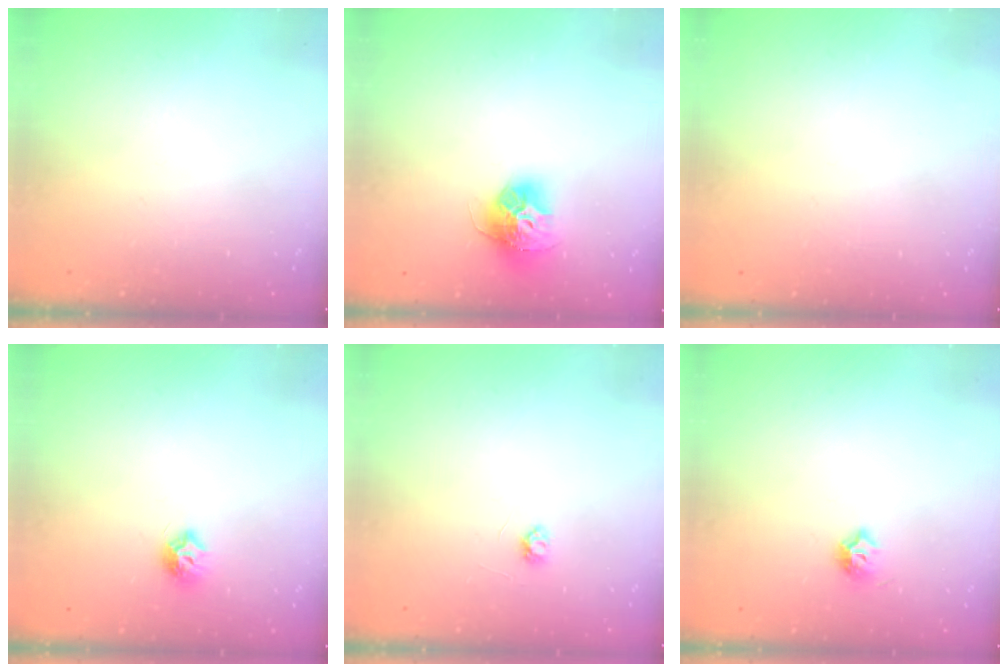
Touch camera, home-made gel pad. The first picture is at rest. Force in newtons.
{"total": 12.8, "press": 12.8, "slide": 1.1}
{"total": 0.7, "press": 0.7, "slide": 0.3}
{"total": 6.5, "press": 6.5, "slide": 0.3}
{"total": 2.6, "press": 2.6, "slide": 0.3}
{"total": 5.9, "press": 5.9, "slide": 0.8}